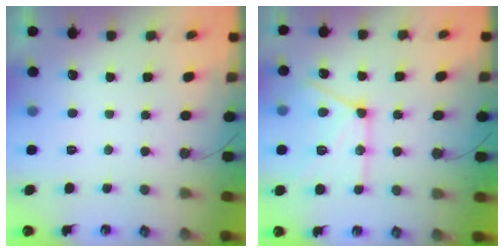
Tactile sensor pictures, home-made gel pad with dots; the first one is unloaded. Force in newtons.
{"total": 15.8, "press": 15.7, "slide": 1.5}